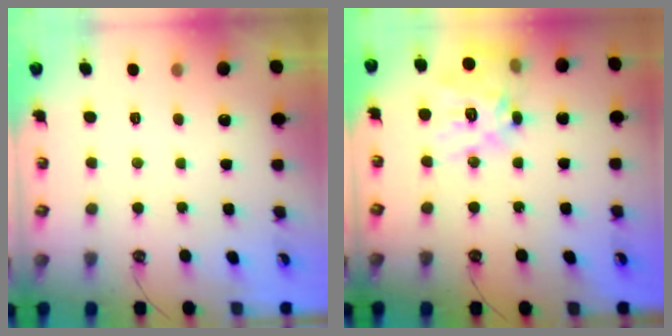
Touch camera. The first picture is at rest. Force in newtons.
{"total": 19.5, "press": 19.3, "slide": 2.7}